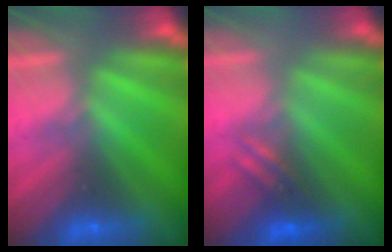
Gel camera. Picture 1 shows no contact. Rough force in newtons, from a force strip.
{"total": 2.5}